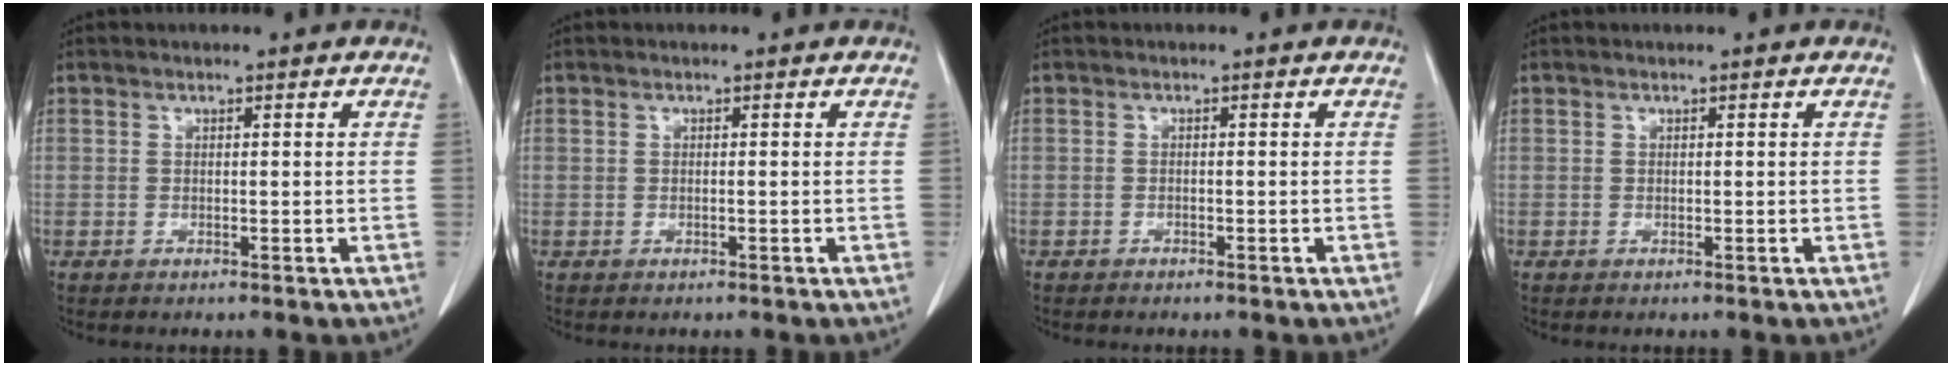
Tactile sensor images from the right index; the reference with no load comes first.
{"total": 0.0}
{"total": 0.0}
{"total": 0.0}